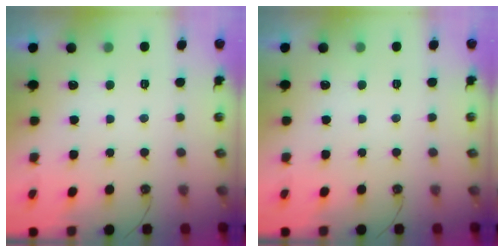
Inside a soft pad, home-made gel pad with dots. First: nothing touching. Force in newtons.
{"total": 0.0}